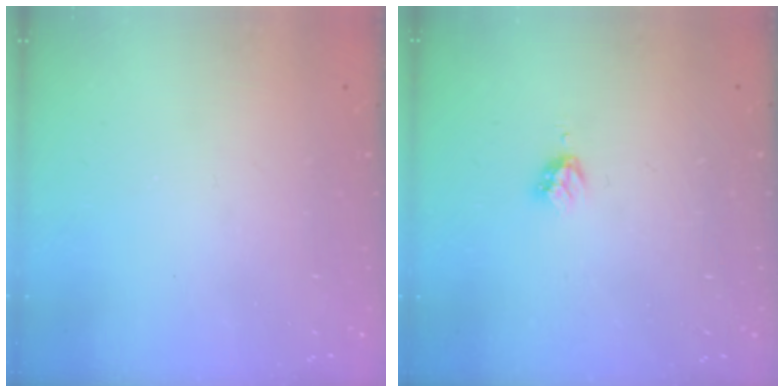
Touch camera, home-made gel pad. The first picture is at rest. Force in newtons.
{"total": 2.9, "press": 2.8, "slide": 0.4}